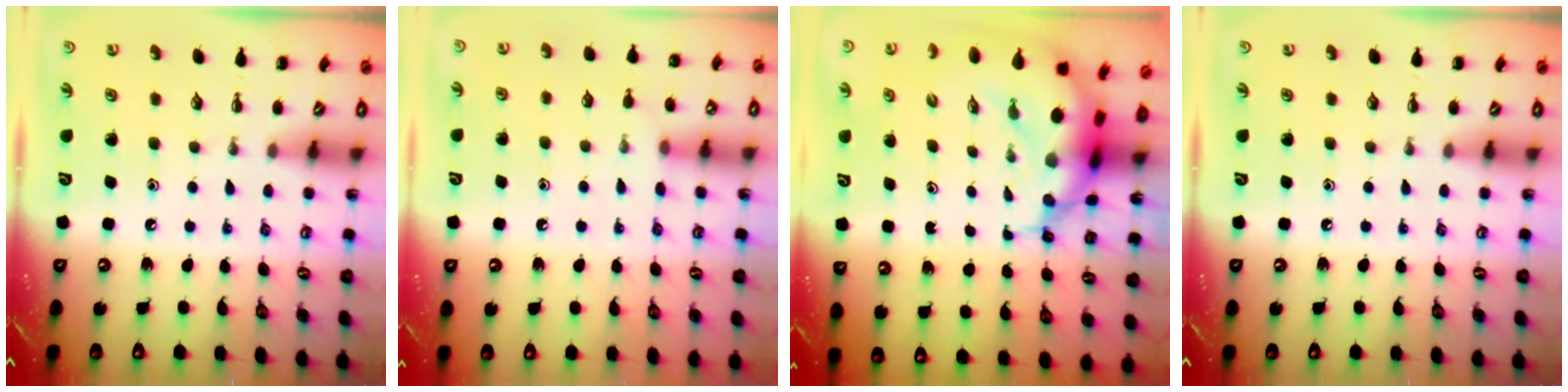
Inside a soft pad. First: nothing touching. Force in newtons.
{"total": 5.9, "press": 5.8, "slide": 1.5}
{"total": 8.6, "press": 8.3, "slide": 2.3}
{"total": 0.0}